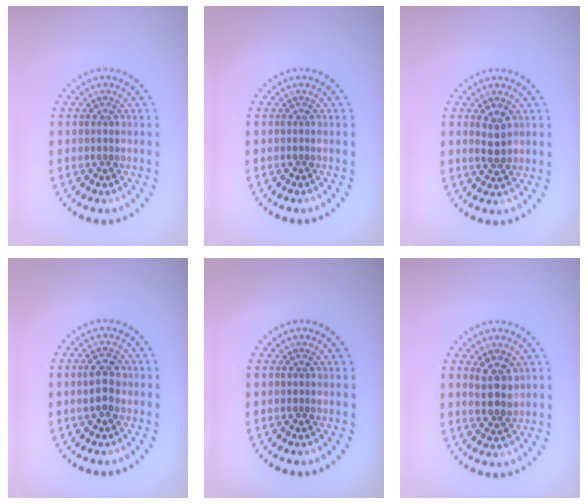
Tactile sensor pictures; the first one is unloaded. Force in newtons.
{"total": 0.0}
{"total": 1.8, "press": 1.8, "slide": 0.5}
{"total": 2.4, "press": 2.4, "slide": 0.0}
{"total": 0.0}
{"total": 2.8, "press": 2.6, "slide": 0.8}